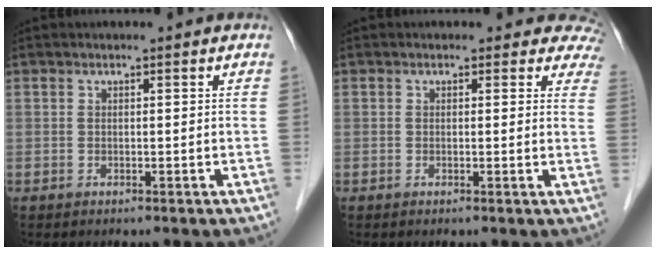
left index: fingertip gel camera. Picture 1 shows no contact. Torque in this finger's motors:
{"motor_torque": [0.72, -1.09, 0.09, -0.04]}